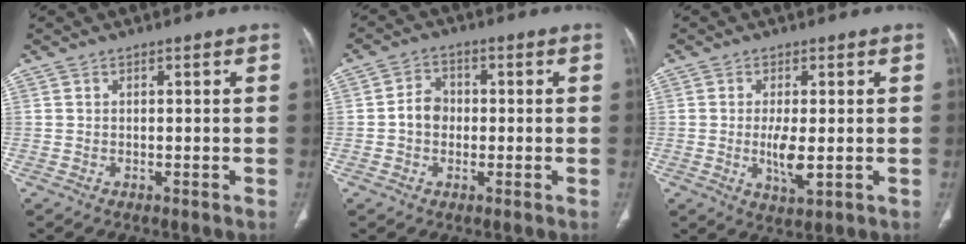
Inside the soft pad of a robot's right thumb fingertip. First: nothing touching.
{"total": 4.4, "force": [-0.4, 3.7, 2.4], "torque": [-0.027, 0.015, -0.014]}
{"total": 5.4, "force": [-0.5, 1.8, 5.1], "torque": [-0.100, -0.015, -0.006]}